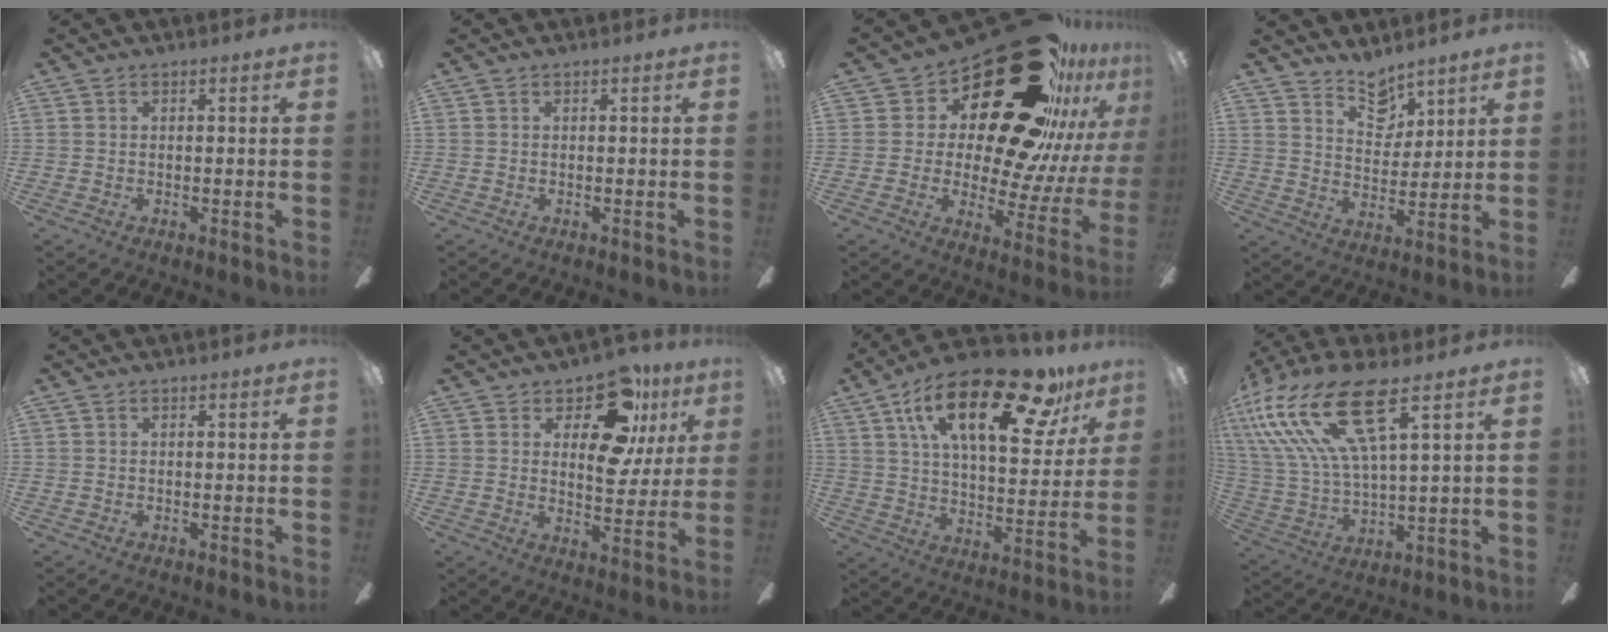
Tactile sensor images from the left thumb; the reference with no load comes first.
{"total": 0.0}
{"total": 30.8, "force": [18.8, 13.8, 20.1], "torque": [-0.269, -0.138, 0.338]}
{"total": 8.7, "force": [7.1, 4.4, 2.6], "torque": [-0.039, -0.043, 0.130]}
{"total": 0.0}
{"total": 16.0, "force": [8.2, 8.1, 11.0], "torque": [-0.161, -0.030, 0.140]}
{"total": 25.9, "force": [14.6, 10.0, 18.9], "torque": [-0.302, -0.065, 0.237]}
{"total": 22.9, "force": [12.1, 7.7, 17.8], "torque": [-0.375, -0.050, 0.208]}